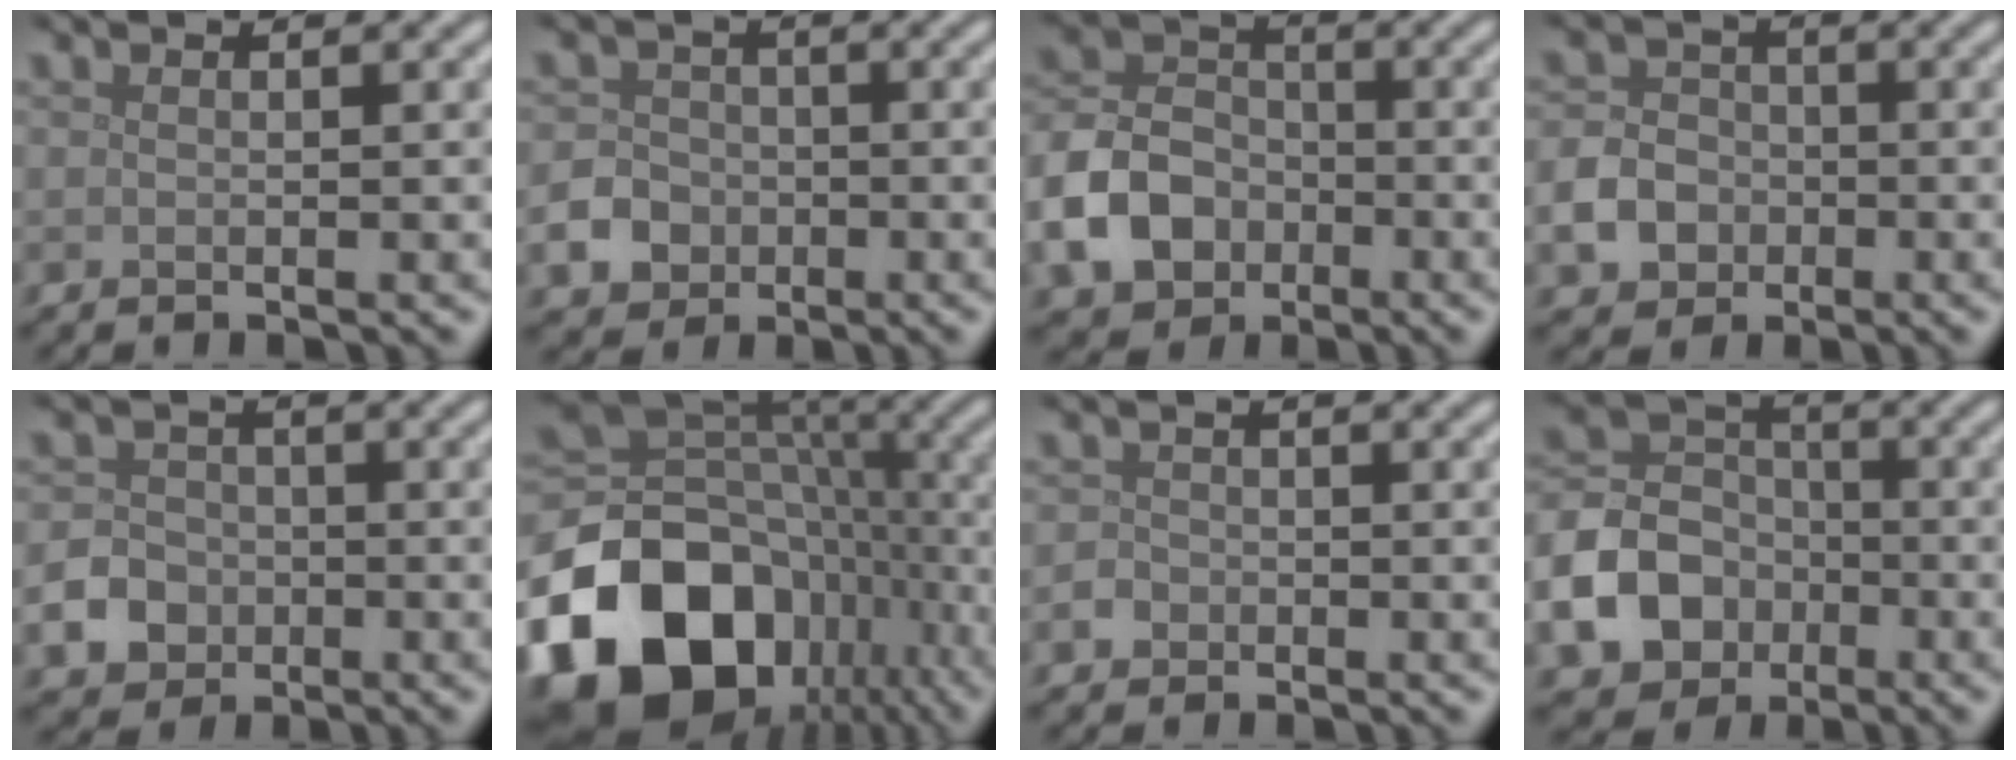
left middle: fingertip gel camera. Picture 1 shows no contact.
{"total": 3.6, "force": [-1.3, 3.1, 1.2], "torque": [-0.020, 0.002, -0.033]}
{"total": 7.1, "force": [-2.9, 5.4, 3.6], "torque": [-0.076, 0.001, -0.070]}
{"total": 4.2, "force": [-1.5, 3.5, 1.7], "torque": [-0.037, 0.004, -0.037]}
{"total": 4.0, "force": [-1.5, 3.4, 1.4], "torque": [-0.023, 0.001, -0.039]}
{"total": 18.8, "force": [-8.0, 13.7, 10.0], "torque": [-0.229, -0.023, -0.131]}
{"total": 1.4, "force": [-0.6, 1.2, 0.4], "torque": [-0.005, 0.003, -0.013]}
{"total": 7.7, "force": [-3.0, 6.2, 3.5], "torque": [-0.074, 0.000, -0.069]}